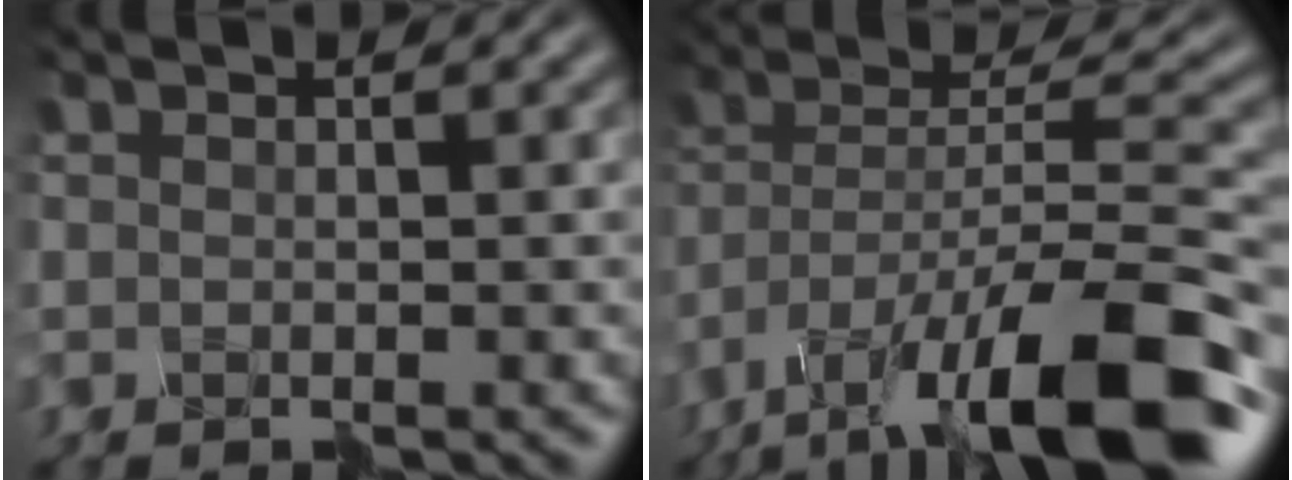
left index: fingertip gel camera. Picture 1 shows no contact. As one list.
[{"total": 14.1, "force": [-10.4, 3.3, 8.8], "torque": [-0.169, 0.003, -0.176]}]